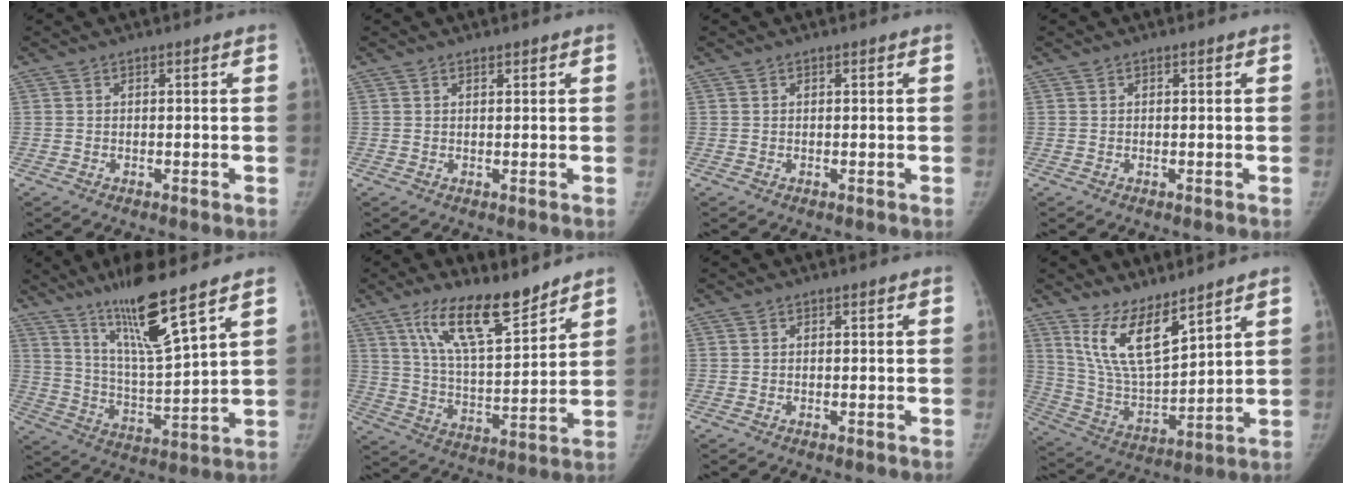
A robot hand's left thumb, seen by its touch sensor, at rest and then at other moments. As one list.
[{"total": 0.6, "force": [0.5, 0.3, 0.2], "torque": [-0.003, -0.003, 0.007]}, {"total": 0.0}, {"total": 0.0}, {"total": 14.4, "force": [9.7, 1.1, 10.6], "torque": [-0.186, -0.066, 0.185]}, {"total": 14.4, "force": [10.2, 4.2, 9.2], "torque": [-0.137, -0.063, 0.192]}, {"total": 0.0}, {"total": 12.5, "force": [8.6, 3.9, 8.2], "torque": [-0.136, -0.067, 0.187]}]